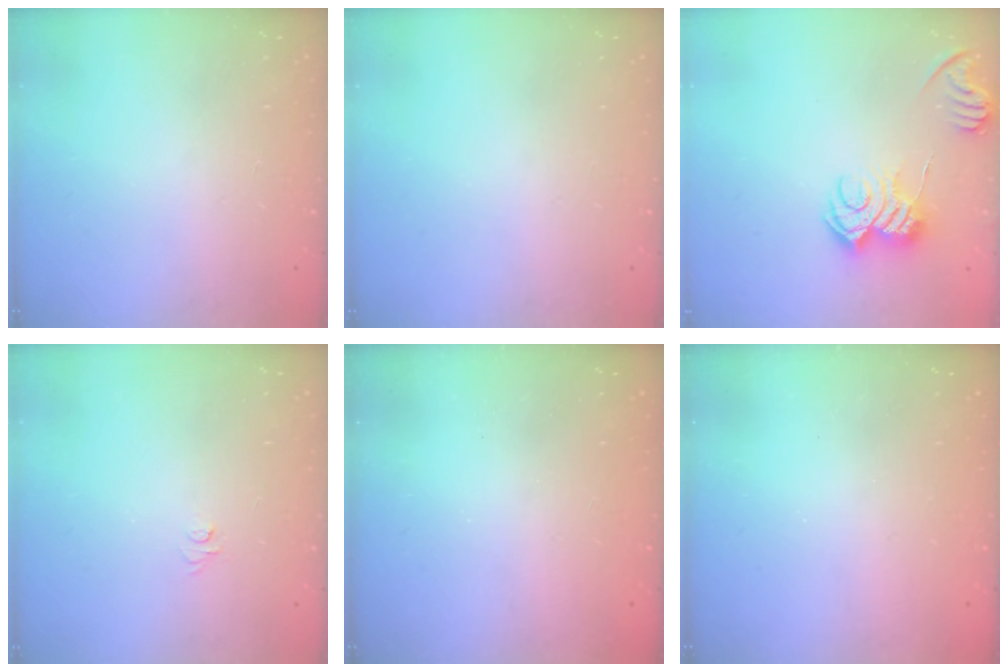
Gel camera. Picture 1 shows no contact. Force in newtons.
{"total": 0.0}
{"total": 9.8, "press": 9.8, "slide": 0.2}
{"total": 4.0, "press": 4.0, "slide": 0.4}
{"total": 2.3, "press": 2.1, "slide": 0.8}
{"total": 2.6, "press": 2.5, "slide": 0.9}